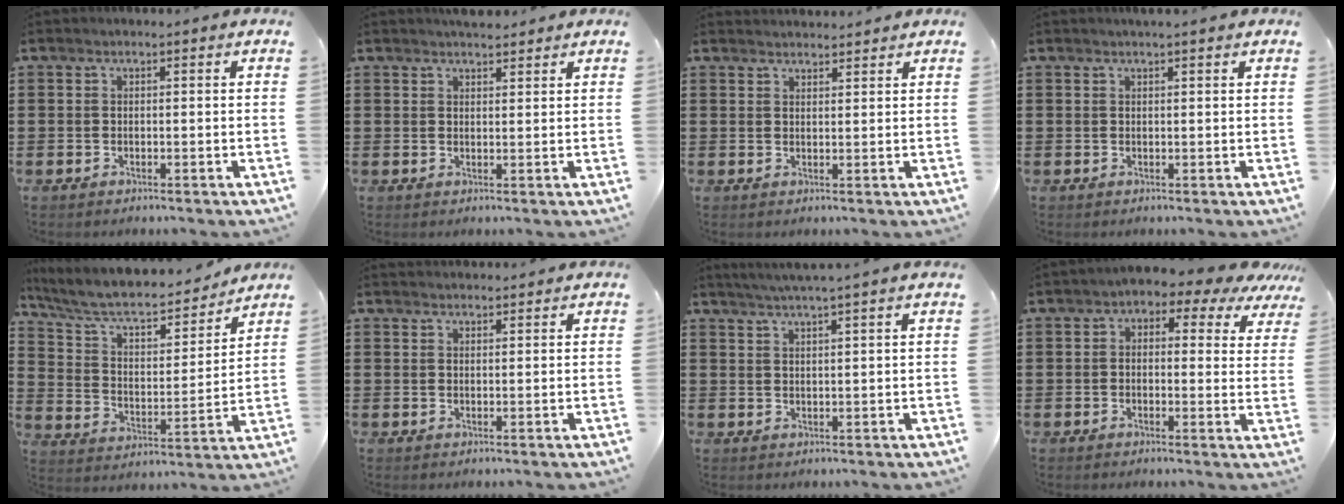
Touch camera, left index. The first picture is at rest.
{"total": 2.5, "force": [2.4, 0.4, 0.6], "torque": [-0.017, 0.000, 0.045]}
{"total": 1.7, "force": [1.7, -0.1, -0.2], "torque": [-0.002, -0.001, 0.034]}
{"total": 1.3, "force": [1.1, -0.1, 0.8], "torque": [-0.016, 0.000, 0.020]}
{"total": 8.0, "force": [7.1, 1.6, 3.4], "torque": [-0.099, -0.048, 0.117]}
{"total": 1.6, "force": [1.6, 0.0, 0.0], "torque": [-0.003, 0.000, 0.032]}
{"total": 3.2, "force": [2.8, -1.2, 0.9], "torque": [-0.022, -0.010, 0.048]}
{"total": 3.2, "force": [1.6, 1.8, 2.1], "torque": [-0.035, -0.015, 0.017]}